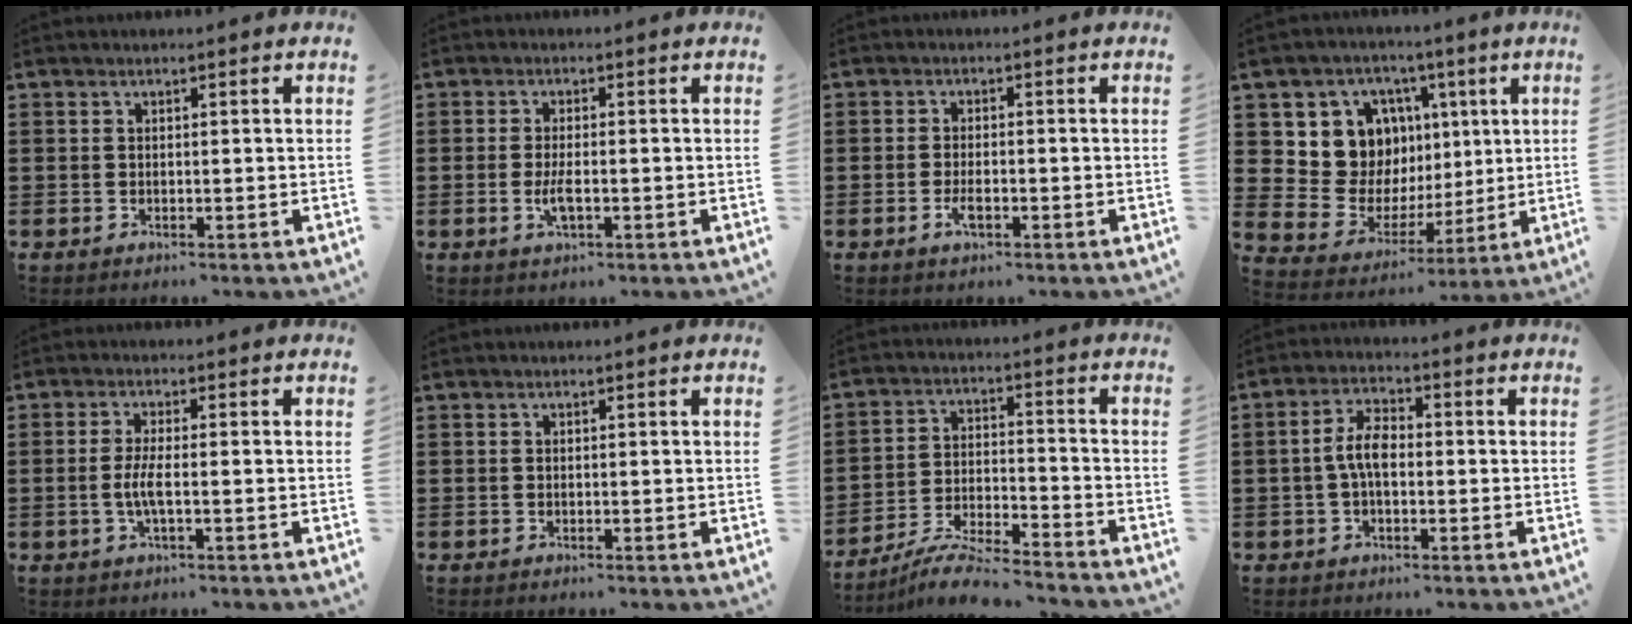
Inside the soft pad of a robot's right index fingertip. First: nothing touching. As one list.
[{"total": 3.3, "force": [-0.7, 1.0, 3.0], "torque": [-0.067, -0.005, -0.018]}, {"total": 2.7, "force": [-1.0, 1.0, 2.3], "torque": [-0.049, -0.004, -0.020]}, {"total": 11.0, "force": [3.7, 9.8, 3.4], "torque": [-0.089, -0.033, 0.076]}, {"total": 3.7, "force": [-0.8, 0.7, 3.5], "torque": [-0.086, -0.008, -0.023]}, {"total": 0.0}, {"total": 7.4, "force": [-7.0, 0.2, 2.5], "torque": [-0.059, 0.000, -0.138]}, {"total": 5.2, "force": [-0.5, 2.4, 4.5], "torque": [-0.095, 0.005, -0.012]}]